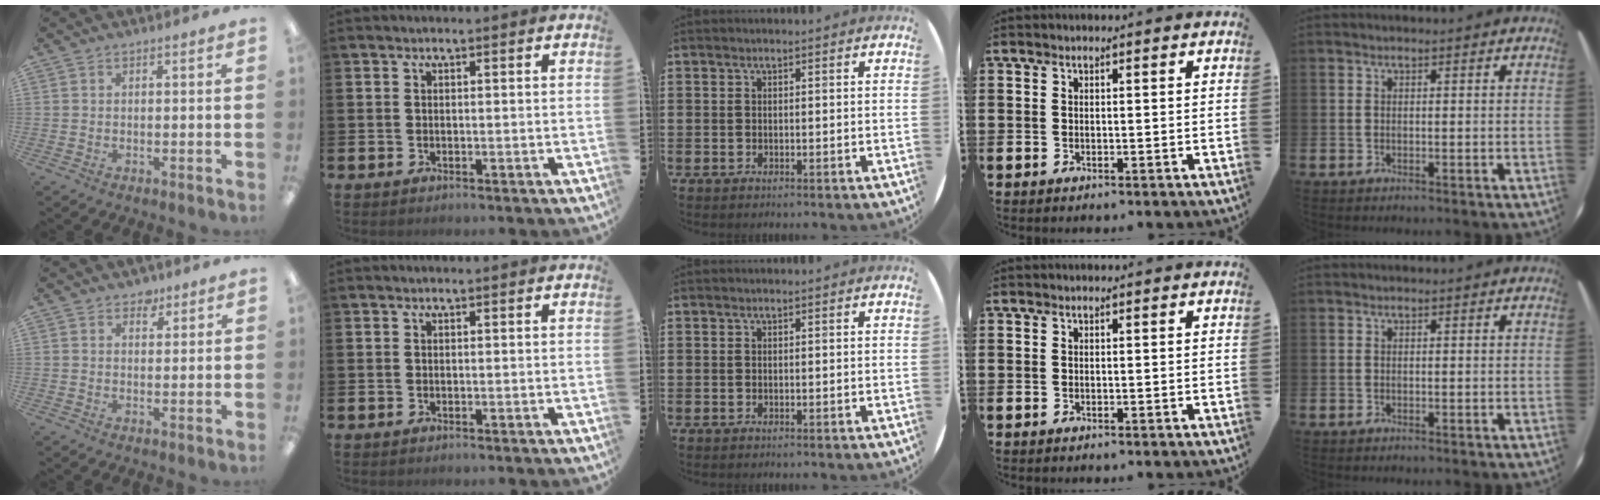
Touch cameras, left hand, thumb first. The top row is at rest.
{"thumb": {"total": 3.2, "force": [2.4, 1.9, 1.0], "torque": [0.001, -0.009, 0.040]}}